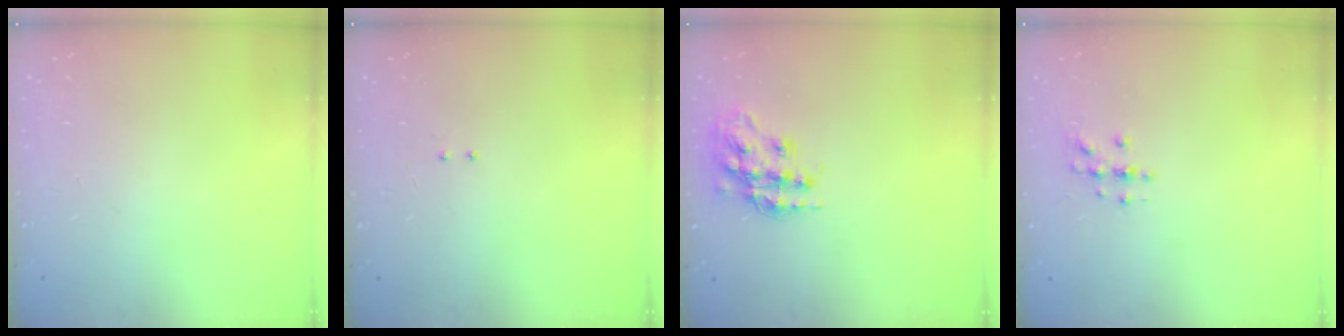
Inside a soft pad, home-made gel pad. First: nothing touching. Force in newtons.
{"total": 2.0, "press": 2.0, "slide": 0.4}
{"total": 16.0, "press": 16.0, "slide": 1.2}
{"total": 2.0, "press": 2.0, "slide": 0.2}